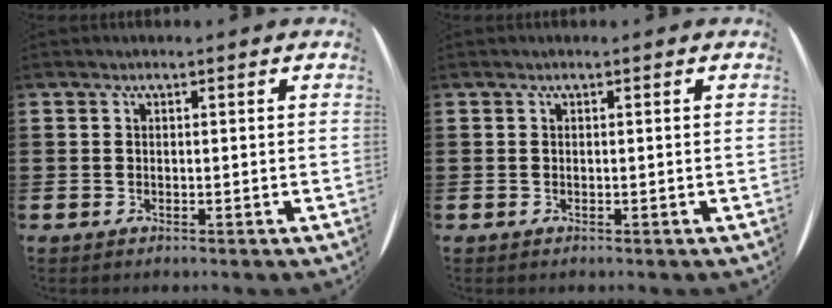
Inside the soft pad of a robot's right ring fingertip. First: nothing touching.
{"total": 0.0}